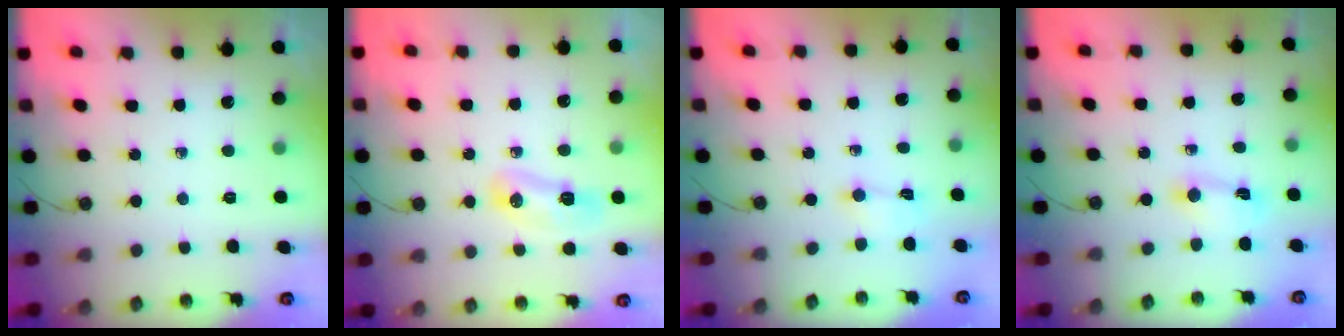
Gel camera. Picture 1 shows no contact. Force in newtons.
{"total": 18.7, "press": 10.2, "slide": 15.7}
{"total": 1.2, "press": 1.0, "slide": 0.6}
{"total": 2.2, "press": 2.2, "slide": 0.3}